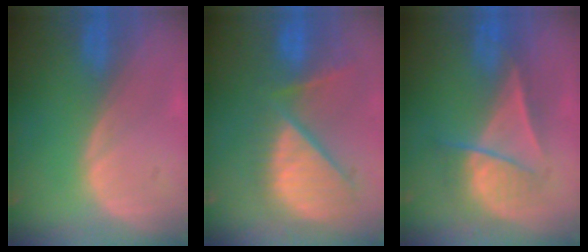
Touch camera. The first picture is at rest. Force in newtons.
{"total": 11.1, "press": 10.1, "slide": 4.7}
{"total": 6.4, "press": 6.1, "slide": 2.1}